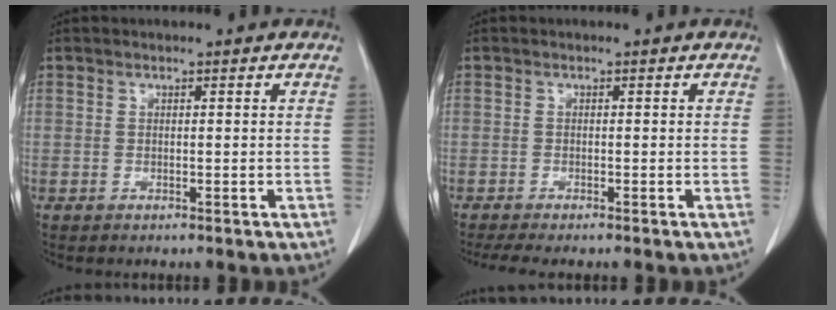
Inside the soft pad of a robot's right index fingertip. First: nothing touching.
{"total": 3.6, "force": [-3.0, 0.3, 2.0], "torque": [-0.029, -0.009, -0.047]}